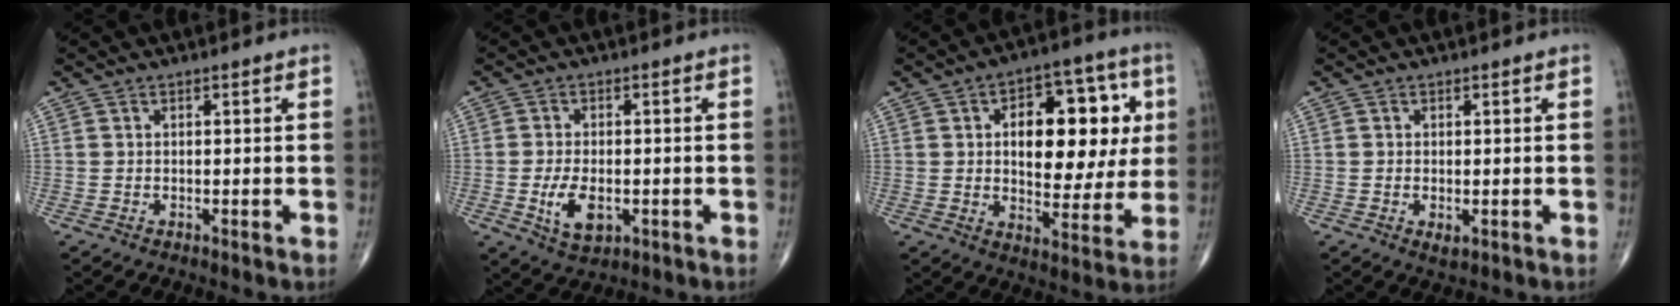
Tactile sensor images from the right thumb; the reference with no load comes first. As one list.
[{"total": 6.7, "force": [-1.7, 3.6, 5.4], "torque": [-0.093, -0.004, -0.023]}, {"total": 19.3, "force": [3.4, 10.4, 15.9], "torque": [-0.172, 0.008, 0.051]}, {"total": 1.6, "force": [-0.5, 0.7, 1.3], "torque": [-0.020, -0.003, -0.005]}]